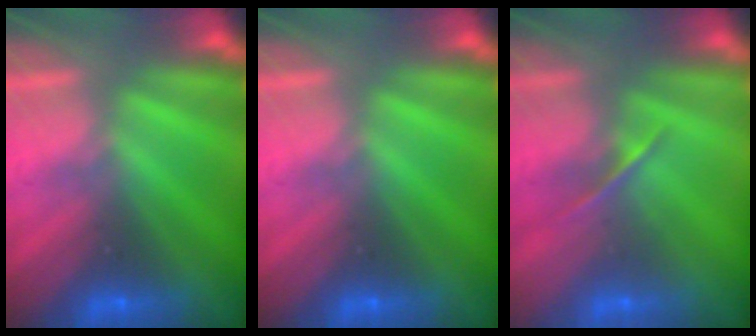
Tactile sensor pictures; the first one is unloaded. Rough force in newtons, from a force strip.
{"total": 0.0}
{"total": 1.4}